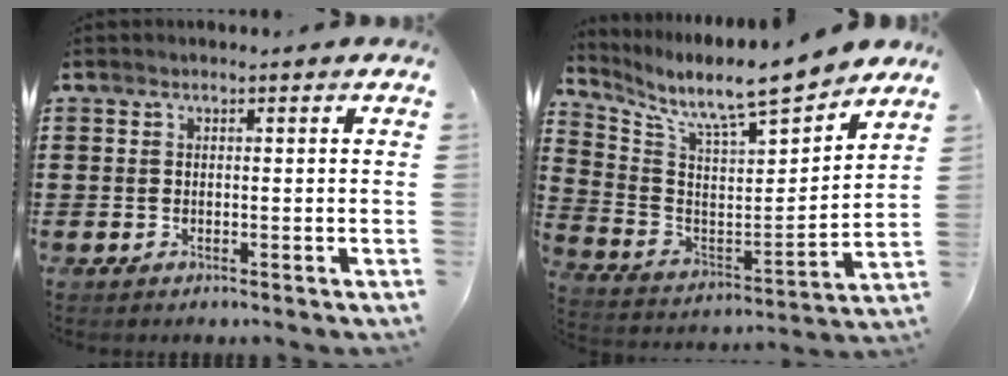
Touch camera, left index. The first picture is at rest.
{"total": 10.0, "force": [9.1, 1.0, 4.1], "torque": [-0.106, -0.078, 0.147]}